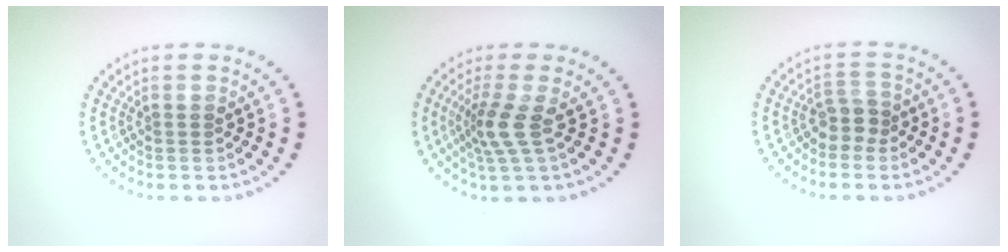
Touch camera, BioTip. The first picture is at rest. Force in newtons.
{"total": 2.9, "press": 2.1, "slide": 2.1}
{"total": 2.0, "press": 1.5, "slide": 1.4}